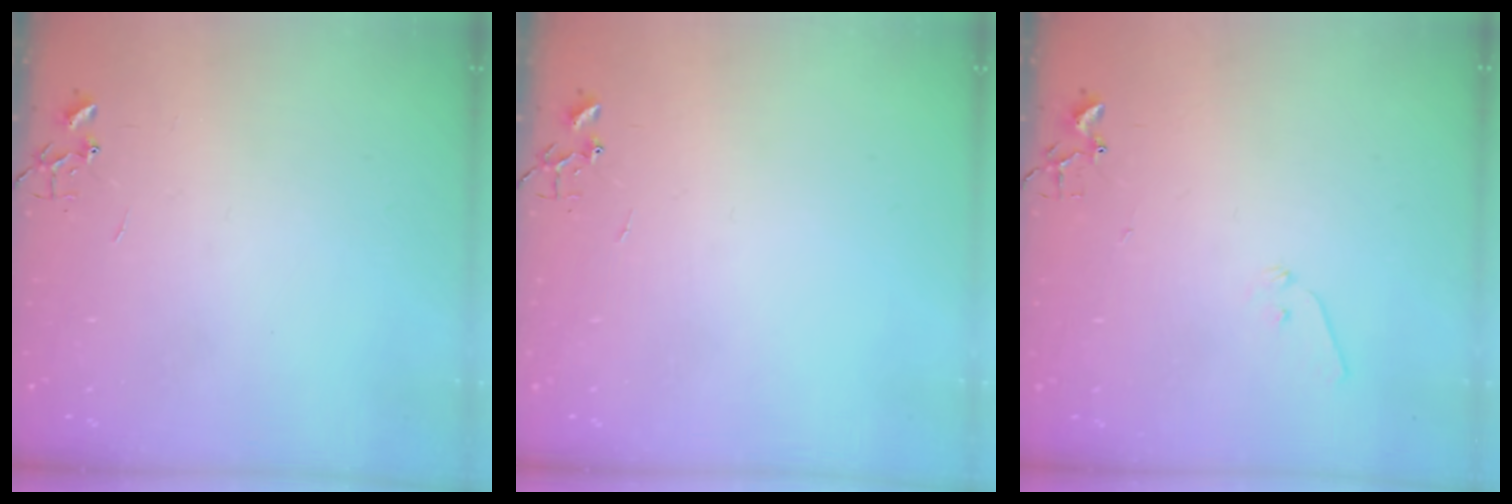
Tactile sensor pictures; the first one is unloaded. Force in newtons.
{"total": 0.0}
{"total": 6.3, "press": 6.3, "slide": 0.7}